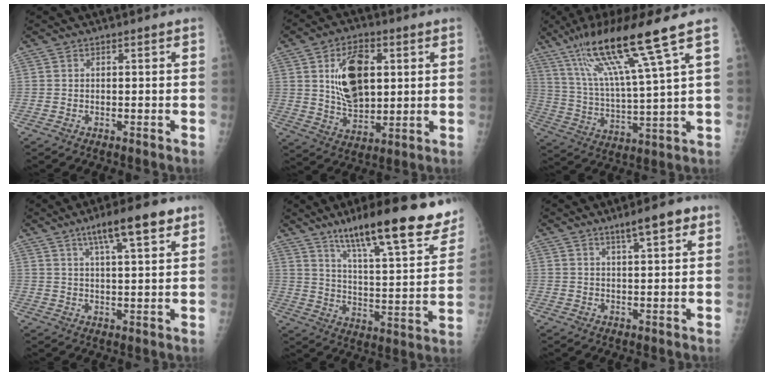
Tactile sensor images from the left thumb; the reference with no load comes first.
{"total": 13.7, "force": [3.4, 8.1, 10.5], "torque": [-0.151, -0.012, 0.065]}
{"total": 17.5, "force": [10.7, 0.3, 13.9], "torque": [-0.260, -0.036, 0.197]}
{"total": 10.3, "force": [6.1, 2.0, 8.0], "torque": [-0.118, -0.016, 0.095]}
{"total": 24.2, "force": [16.8, 5.1, 16.7], "torque": [-0.220, -0.059, 0.257]}
{"total": 5.9, "force": [3.5, 1.2, 4.6], "torque": [-0.067, -0.005, 0.053]}